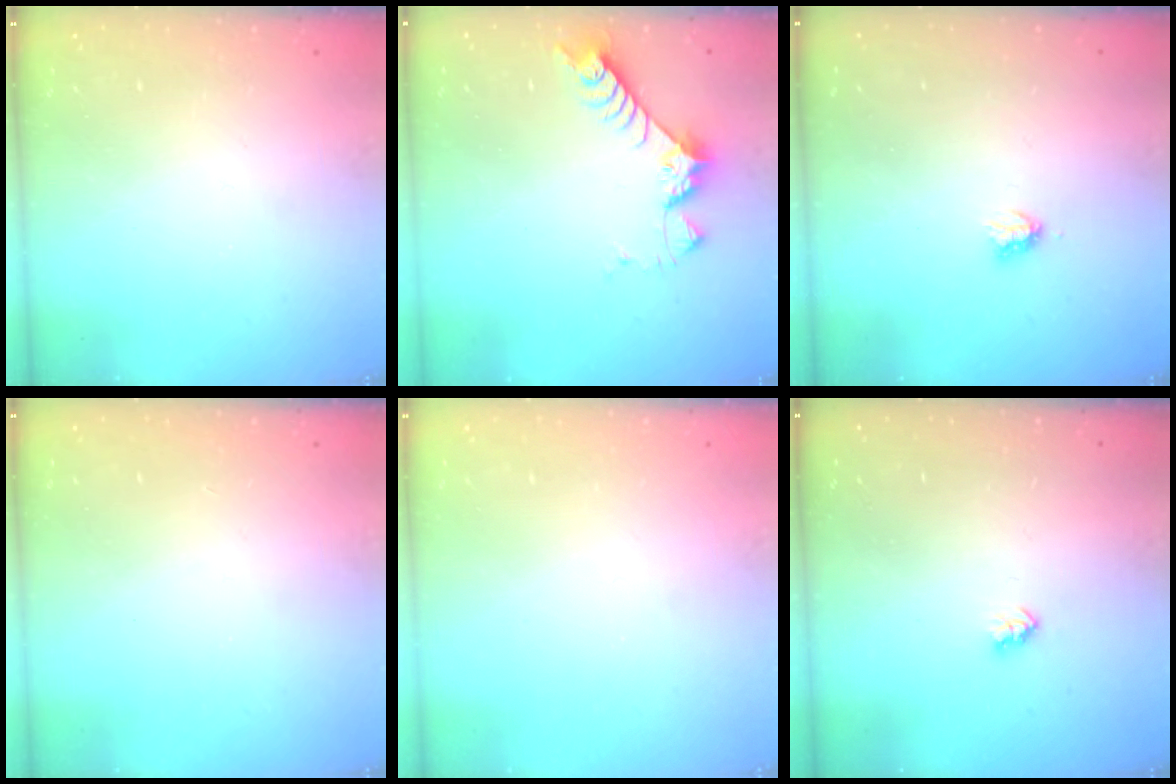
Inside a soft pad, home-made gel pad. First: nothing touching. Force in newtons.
{"total": 7.0, "press": 7.0, "slide": 0.5}
{"total": 2.9, "press": 2.9, "slide": 0.5}
{"total": 1.1, "press": 1.1, "slide": 0.1}
{"total": 0.0}
{"total": 2.6, "press": 2.6, "slide": 0.4}